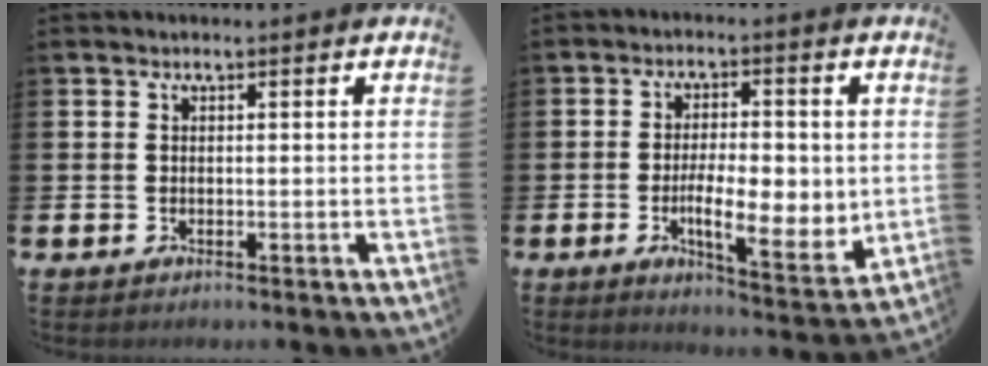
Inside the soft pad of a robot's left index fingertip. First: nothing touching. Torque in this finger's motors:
{"motor_torque": [1.39, 0.74, 0.52, 0.21]}